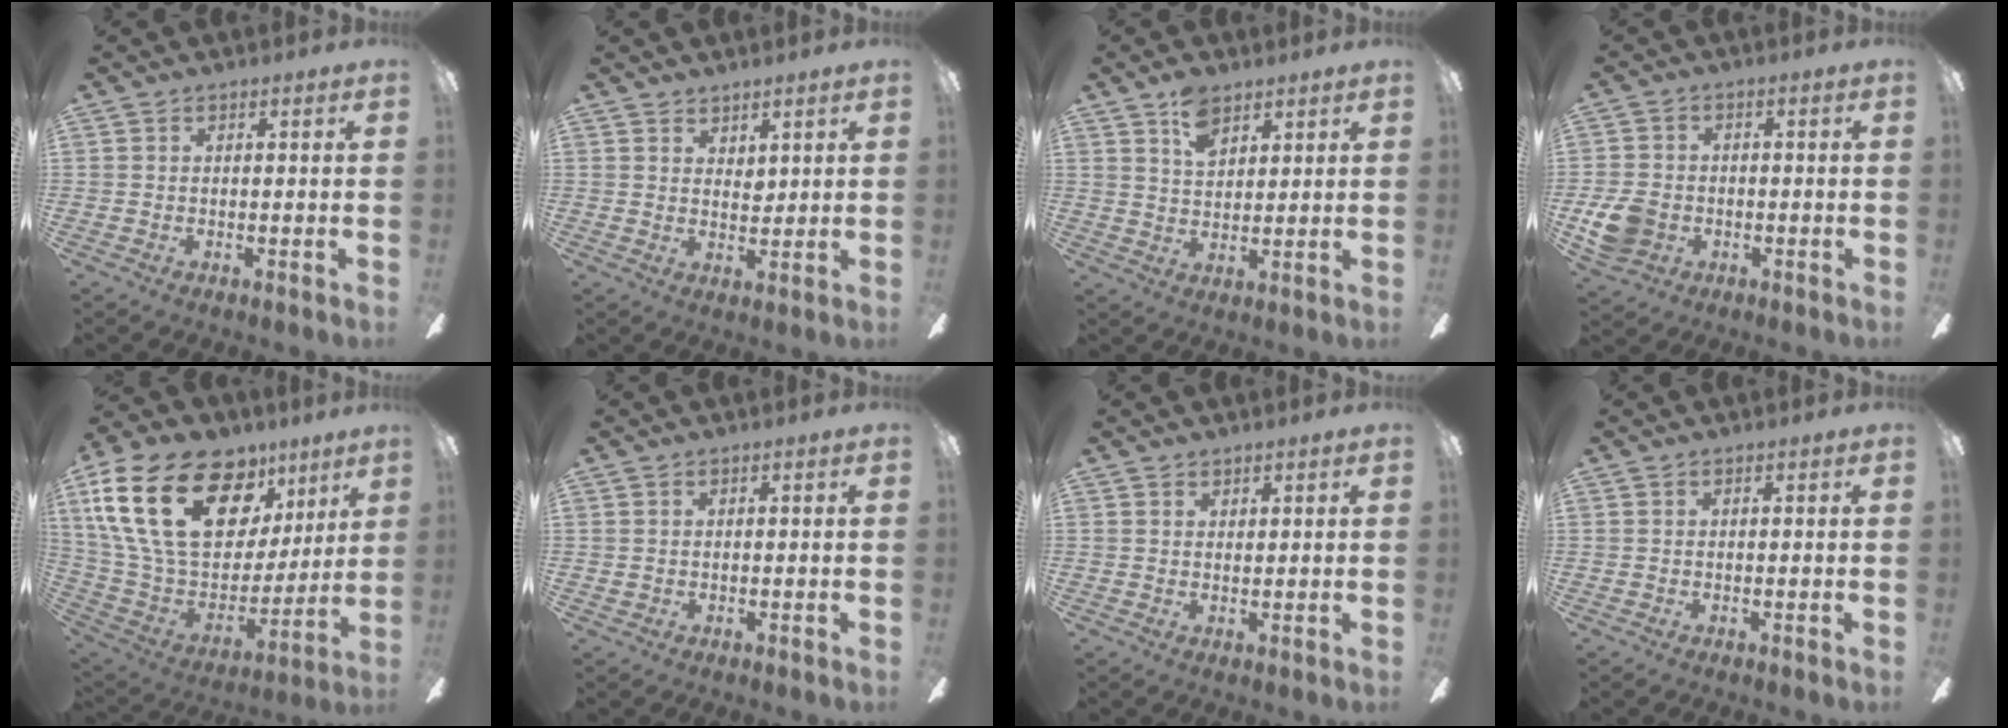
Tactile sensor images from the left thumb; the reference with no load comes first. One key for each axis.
{"total": 3.3, "fx": 2.8, "fy": 1.6, "fz": 0.7, "tx": -0.003, "ty": -0.015, "tz": 0.048}
{"total": 6.8, "fx": 4.5, "fy": 3.8, "fz": 3.4, "tx": -0.057, "ty": -0.011, "tz": 0.080}
{"total": 7.8, "fx": -2.0, "fy": 6.4, "fz": 4.0, "tx": -0.092, "ty": 0.014, "tz": -0.036}
{"total": 29.0, "fx": 12.6, "fy": 17.7, "fz": 19.2, "tx": -0.371, "ty": -0.051, "tz": 0.241}
{"total": 0.5, "fx": 0.2, "fy": 0.5, "fz": 0.1, "tx": -0.004, "ty": 0.004, "tz": 0.003}
{"total": 1.1, "fx": 1.0, "fy": 0.4, "fz": 0.1, "tx": -0.004, "ty": -0.001, "tz": 0.020}
{"total": 0.0}